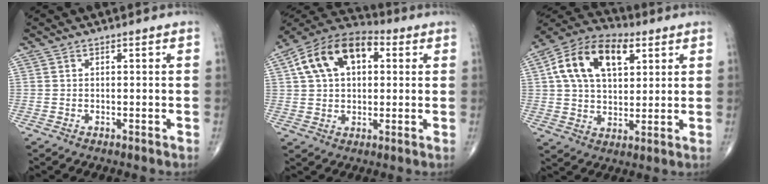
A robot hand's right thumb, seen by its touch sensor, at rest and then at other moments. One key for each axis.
{"total": 15.4, "fx": 4.5, "fy": 9.8, "fz": 11.0, "tx": -0.175, "ty": 0.025, "tz": 0.069}
{"total": 16.6, "fx": 5.8, "fy": 10.2, "fz": 11.8, "tx": -0.186, "ty": 0.009, "tz": 0.095}